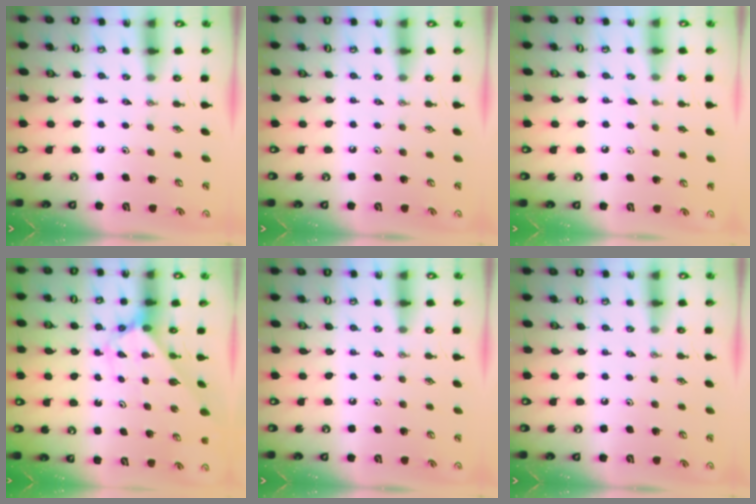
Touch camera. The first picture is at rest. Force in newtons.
{"total": 0.0}
{"total": 6.5, "press": 6.5, "slide": 0.4}
{"total": 2.6, "press": 2.6, "slide": 0.2}
{"total": 0.0}
{"total": 0.0}